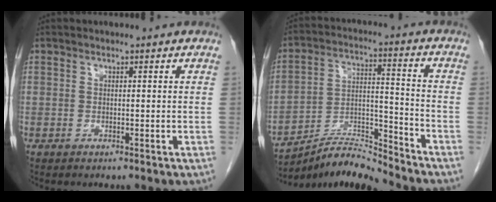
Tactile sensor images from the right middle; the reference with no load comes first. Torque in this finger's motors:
{"motor_torque": [1.25, -0.89, 0.04, 0.03]}